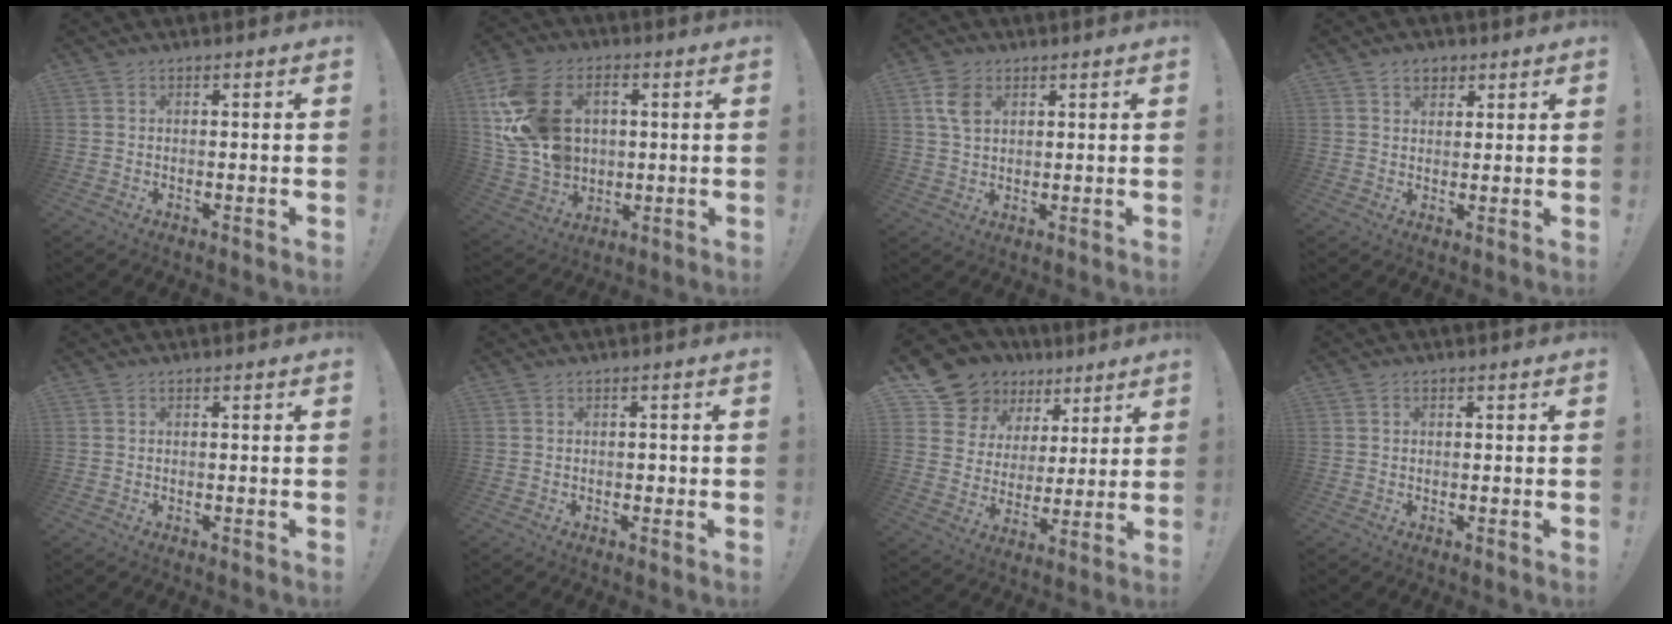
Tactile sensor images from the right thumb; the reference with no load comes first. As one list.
[{"total": 19.5, "force": [4.2, 14.6, 12.2], "torque": [-0.231, -0.014, 0.082]}, {"total": 7.3, "force": [3.0, 4.9, 4.4], "torque": [-0.067, -0.002, 0.059]}, {"total": 4.4, "force": [2.5, 3.3, 1.6], "torque": [-0.009, -0.012, 0.043]}, {"total": 0.0}, {"total": 1.2, "force": [-0.5, 1.0, 0.6], "torque": [-0.008, 0.003, -0.009]}, {"total": 12.4, "force": [8.4, 8.6, 2.9], "torque": [-0.048, -0.064, 0.166]}, {"total": 0.6, "force": [0.1, 0.5, 0.2], "torque": [-0.004, 0.003, 0.002]}]